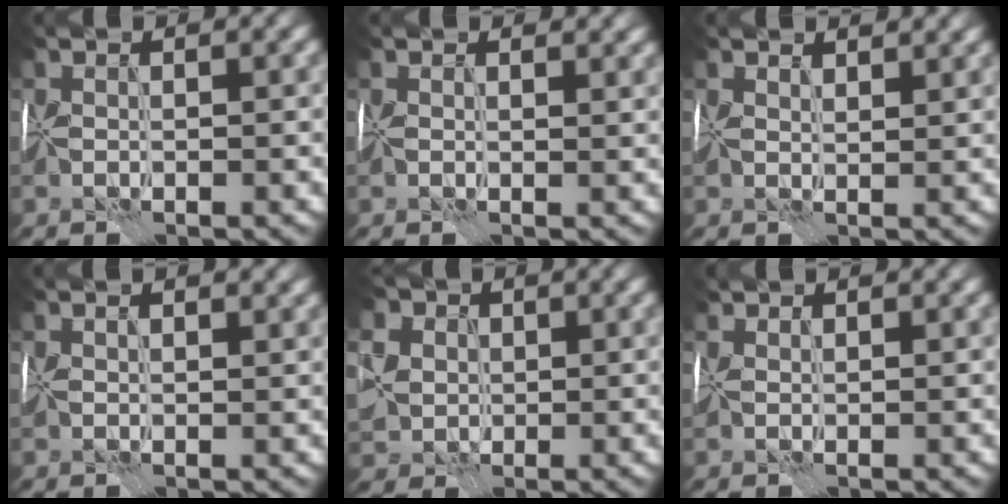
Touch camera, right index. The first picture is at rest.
{"total": 1.8, "force": [1.3, 0.9, 0.9], "torque": [-0.019, -0.001, 0.020]}
{"total": 3.0, "force": [2.4, 1.1, 1.3], "torque": [-0.026, 0.004, 0.032]}
{"total": 2.6, "force": [1.5, 1.2, 1.8], "torque": [-0.030, 0.009, 0.019]}
{"total": 8.4, "force": [2.8, 6.8, 4.1], "torque": [-0.097, 0.023, 0.033]}
{"total": 1.4, "force": [1.3, 0.4, 0.3], "torque": [-0.012, 0.005, 0.024]}